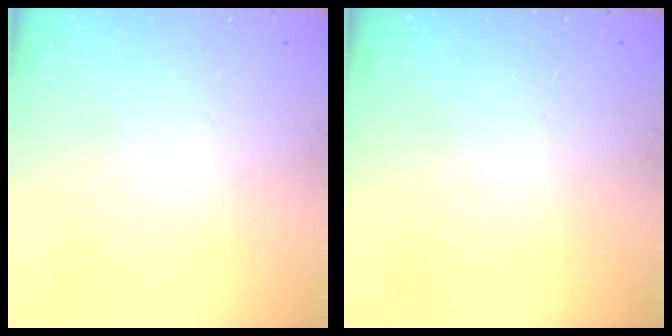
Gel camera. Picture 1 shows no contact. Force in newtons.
{"total": 0.0}